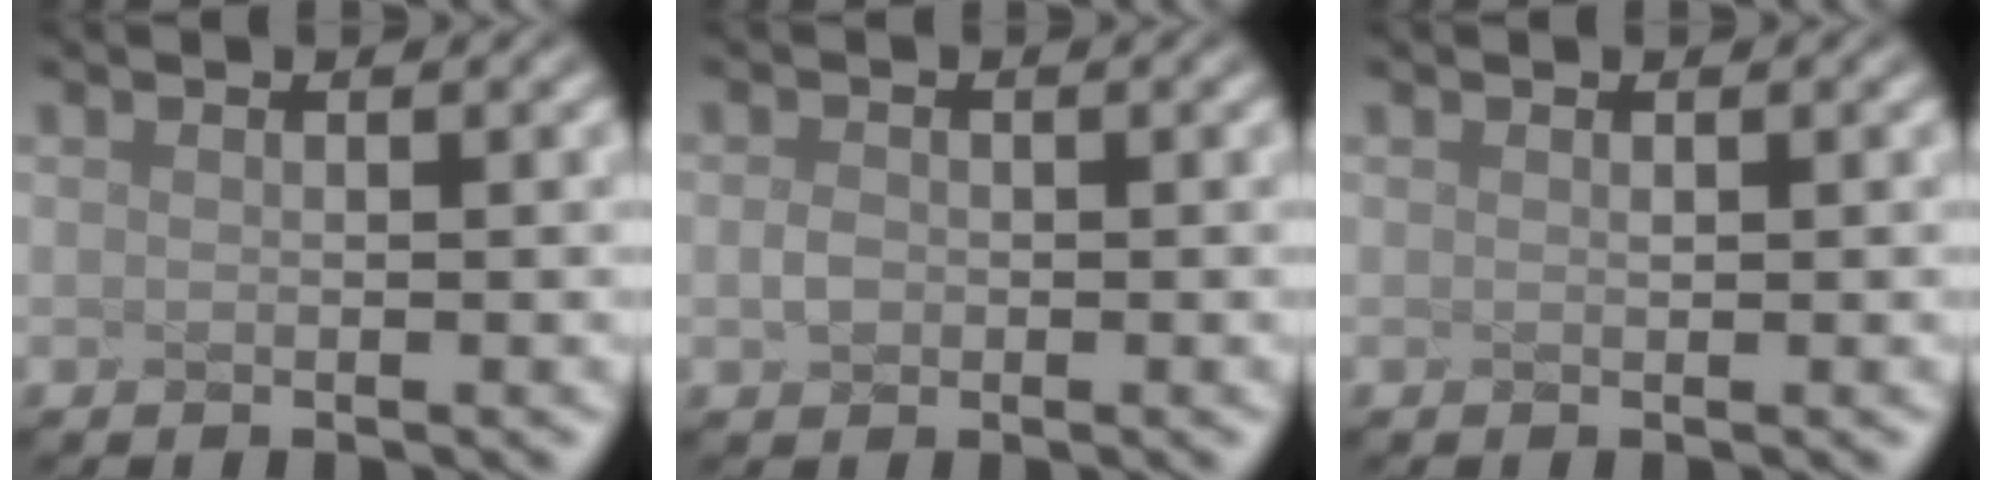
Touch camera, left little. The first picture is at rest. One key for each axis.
{"total": 1.7, "fx": -1.4, "fy": -0.6, "fz": -0.7, "tx": -0.028, "ty": -0.007, "tz": 0.019}
{"total": 0.6, "fx": -0.3, "fy": -0.4, "fz": -0.3, "tx": -0.002, "ty": -0.010, "tz": 0.008}